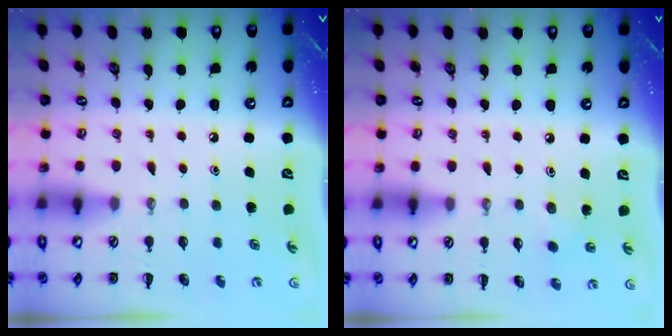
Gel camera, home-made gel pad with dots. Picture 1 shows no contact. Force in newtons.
{"total": 2.5, "press": 2.4, "slide": 0.8}